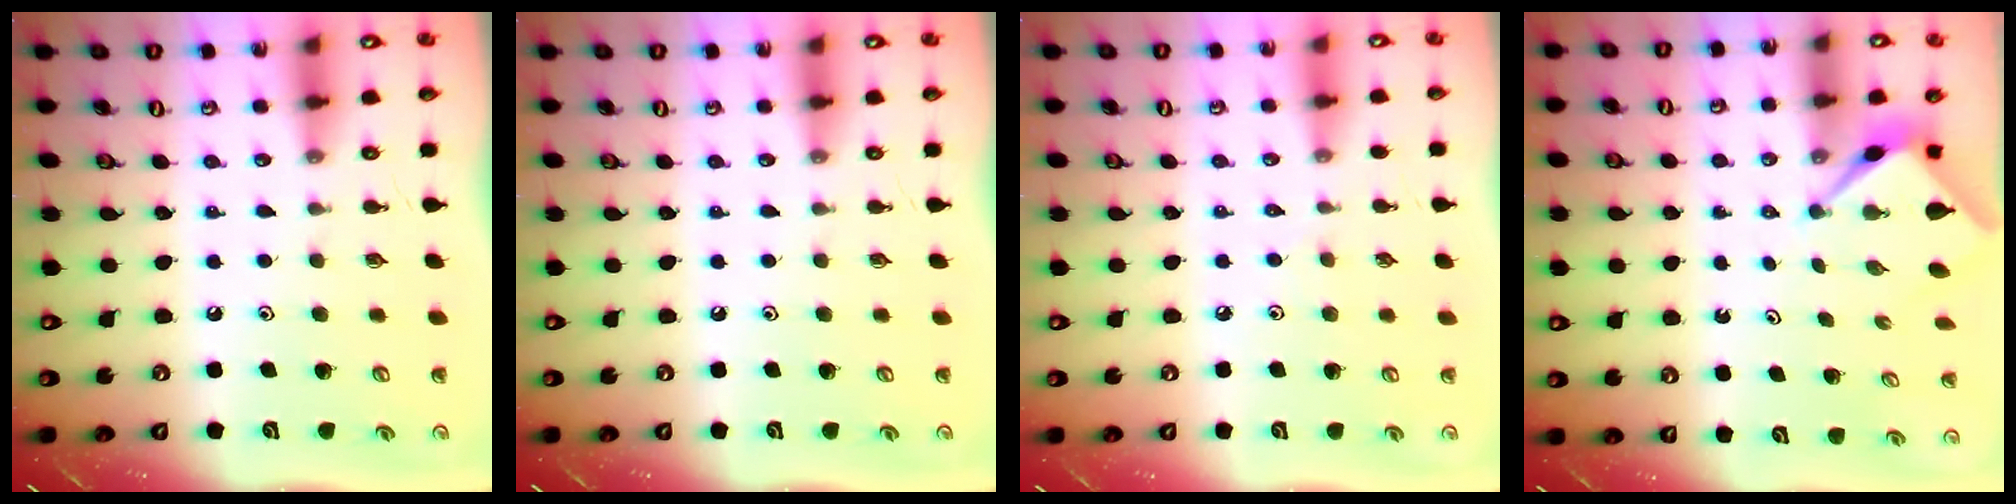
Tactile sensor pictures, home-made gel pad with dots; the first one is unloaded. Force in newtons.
{"total": 0.0}
{"total": 2.5, "press": 2.5, "slide": 0.5}
{"total": 2.7, "press": 2.7, "slide": 0.1}